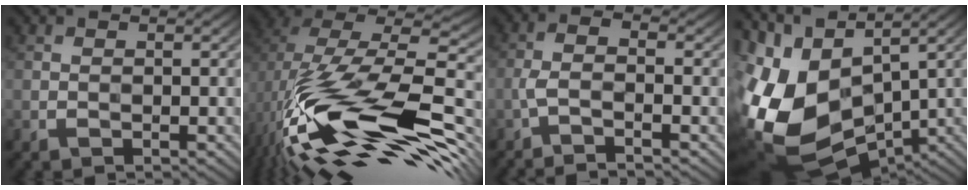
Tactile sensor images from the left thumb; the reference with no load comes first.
{"total": 18.2, "force": [-5.2, 9.0, 15.0], "torque": [-0.312, -0.022, -0.075]}
{"total": 4.0, "force": [-2.1, 0.8, 3.2], "torque": [-0.063, 0.003, -0.056]}
{"total": 16.4, "force": [-1.7, 9.8, 13.0], "torque": [-0.293, -0.025, -0.012]}